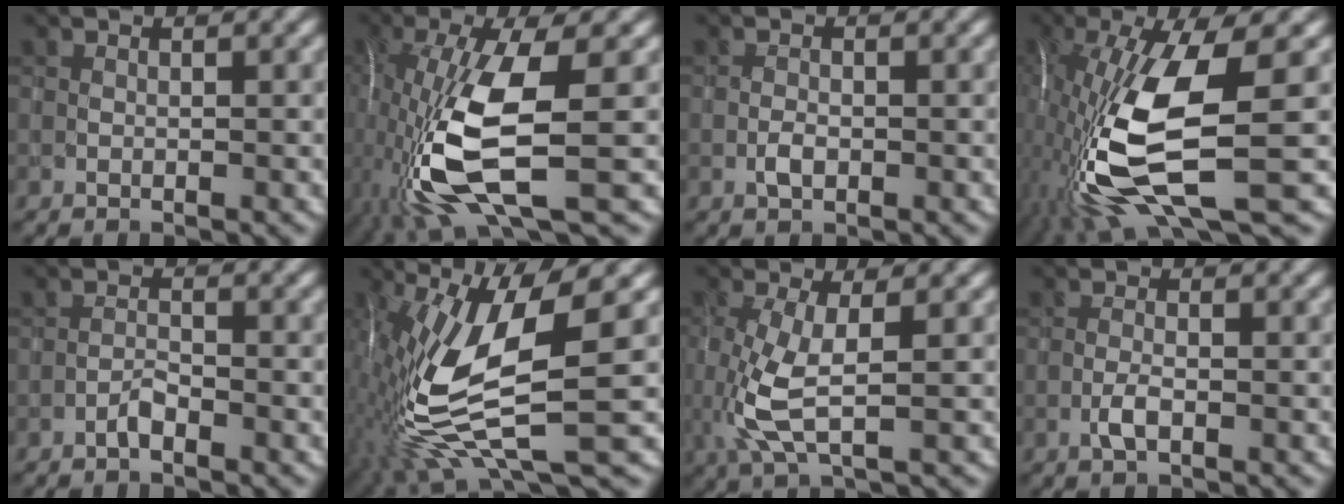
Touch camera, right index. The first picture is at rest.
{"total": 11.2, "force": [-3.0, 3.5, 10.2], "torque": [-0.231, -0.018, -0.055]}
{"total": 1.4, "force": [-0.4, 0.7, 1.1], "torque": [-0.021, 0.000, -0.010]}
{"total": 13.4, "force": [-2.4, 4.3, 12.5], "torque": [-0.273, -0.019, -0.037]}
{"total": 1.3, "force": [-1.0, 0.3, 0.8], "torque": [-0.015, 0.004, -0.021]}
{"total": 12.3, "force": [-0.4, 3.6, 11.8], "torque": [-0.258, -0.018, -0.001]}
{"total": 5.1, "force": [-0.2, 1.8, 4.7], "torque": [-0.123, -0.012, -0.003]}
{"total": 1.7, "force": [-0.7, 0.5, 1.5], "torque": [-0.033, 0.000, -0.017]}